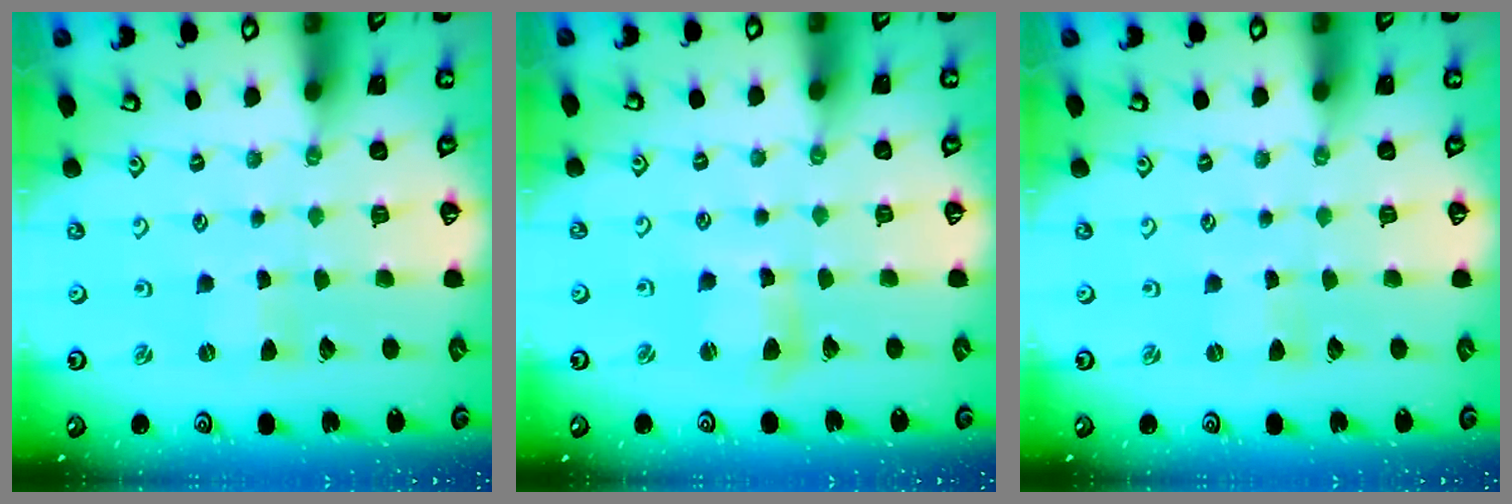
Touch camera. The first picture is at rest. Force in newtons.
{"total": 4.7, "press": 4.6, "slide": 0.7}
{"total": 0.0}